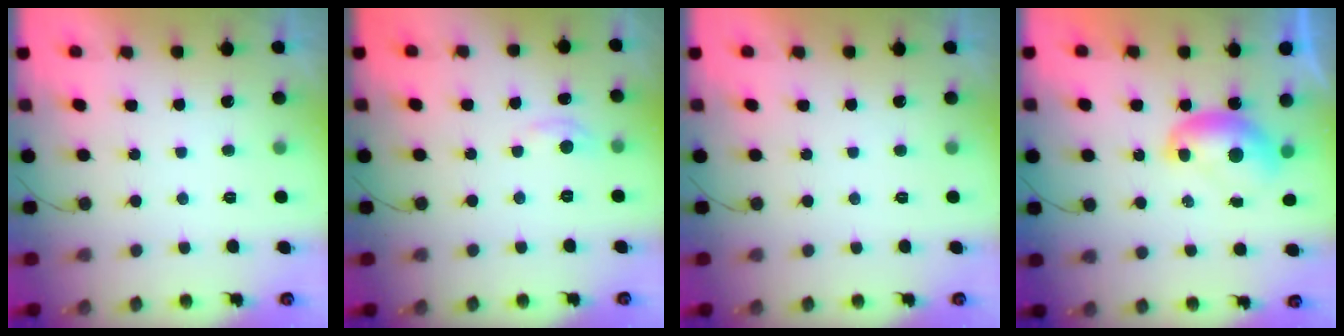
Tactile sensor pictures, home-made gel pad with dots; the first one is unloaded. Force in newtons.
{"total": 3.1, "press": 3.1, "slide": 0.4}
{"total": 0.0}
{"total": 7.8, "press": 7.8, "slide": 0.2}